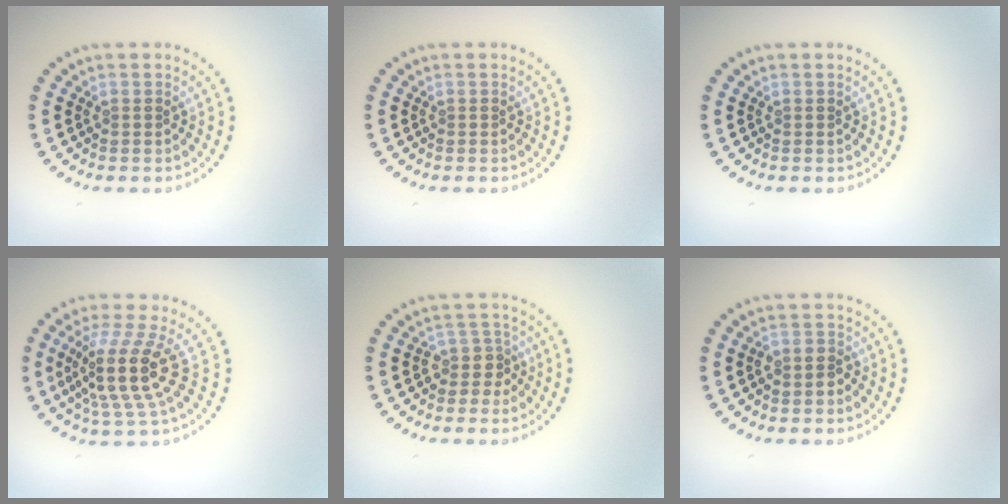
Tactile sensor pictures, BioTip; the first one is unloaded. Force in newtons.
{"total": 0.0}
{"total": 0.0}
{"total": 4.9, "press": 3.7, "slide": 3.2}
{"total": 2.3, "press": 1.7, "slide": 1.5}
{"total": 1.2, "press": 1.0, "slide": 0.7}